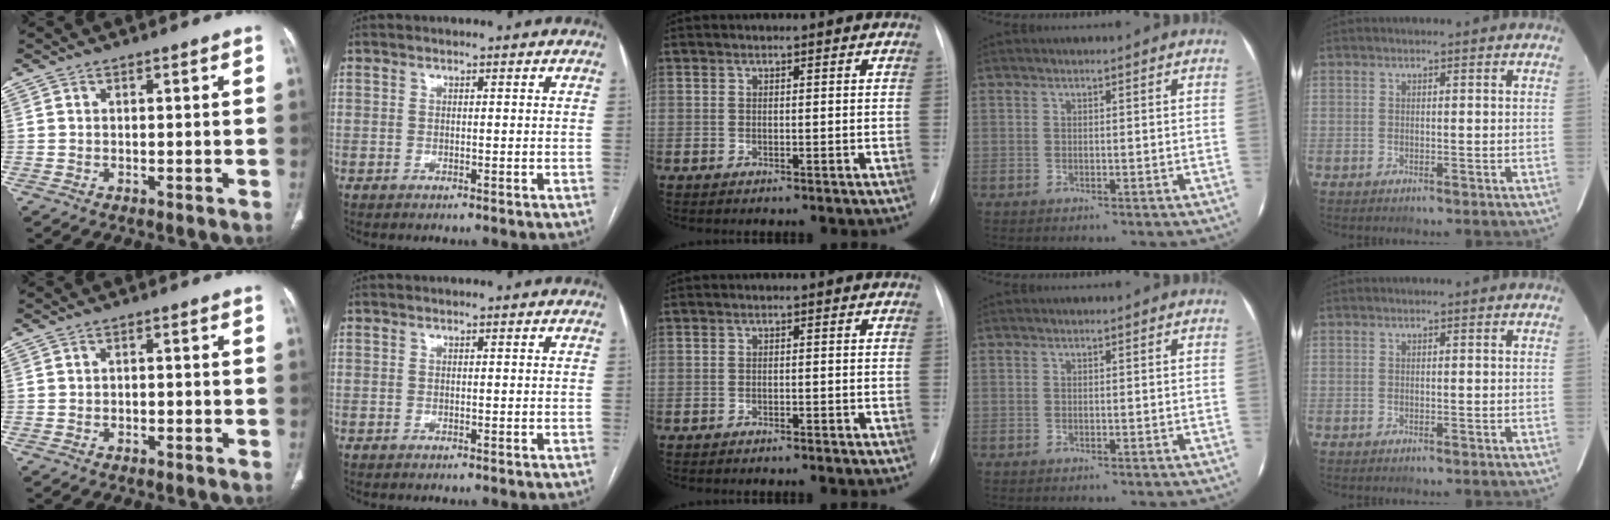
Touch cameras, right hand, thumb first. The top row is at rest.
{"thumb": {"total": 1.3, "force": [-0.4, 0.9, 0.8], "torque": [-0.007, 0.005, -0.008]}, "middle": {"total": 0.9, "force": [-0.6, 0.3, 0.5], "torque": [-0.014, 0.000, -0.008]}}